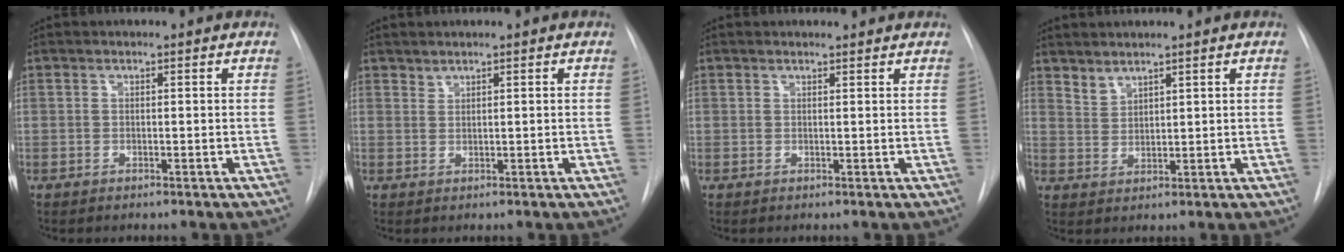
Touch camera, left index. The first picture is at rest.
{"total": 0.8, "force": [0.8, -0.1, 0.1], "torque": [-0.002, 0.003, 0.017]}
{"total": 2.2, "force": [2.1, 0.4, 0.1], "torque": [-0.007, 0.005, 0.027]}
{"total": 2.5, "force": [2.4, 0.5, 0.4], "torque": [-0.006, 0.005, 0.051]}